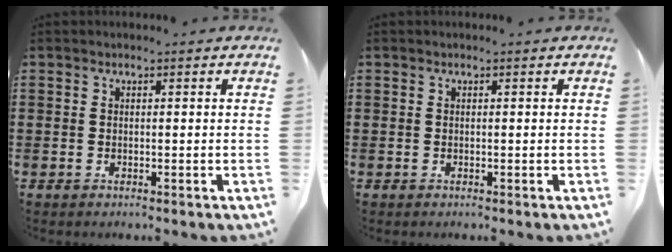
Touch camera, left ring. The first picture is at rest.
{"total": 0.0}